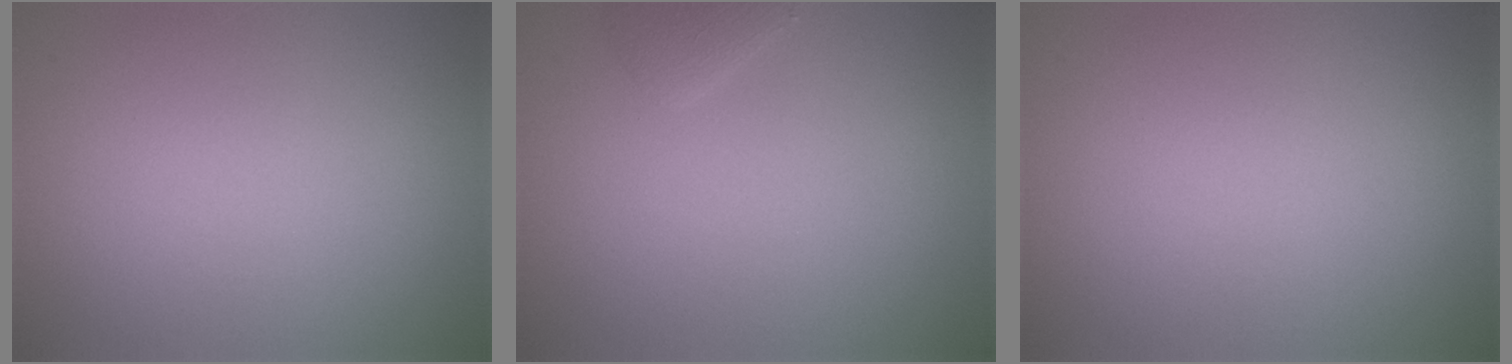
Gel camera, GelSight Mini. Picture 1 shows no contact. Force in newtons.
{"total": 0.9, "press": 0.9, "slide": 0.1}
{"total": 0.0}